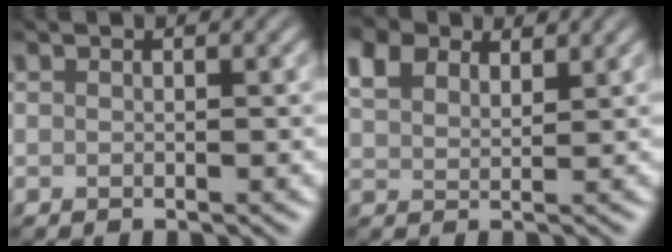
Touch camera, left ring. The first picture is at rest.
{"total": 4.9, "force": [3.4, 2.6, 2.4], "torque": [-0.056, 0.016, 0.052]}